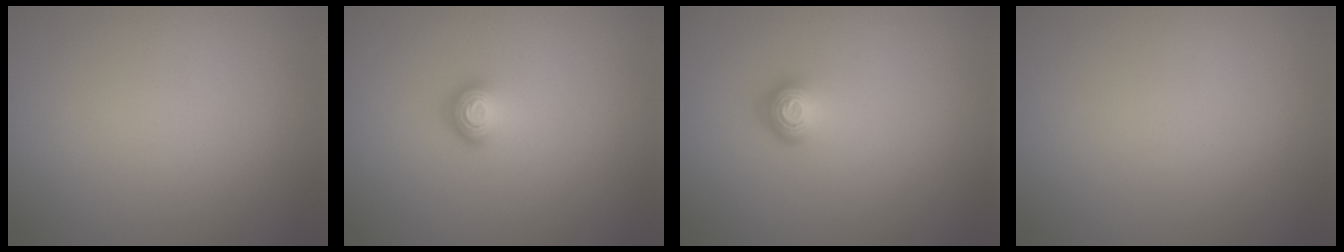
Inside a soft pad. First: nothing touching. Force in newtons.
{"total": 1.8, "press": 1.1, "slide": 1.4}
{"total": 1.7, "press": 1.3, "slide": 1.2}
{"total": 0.0}